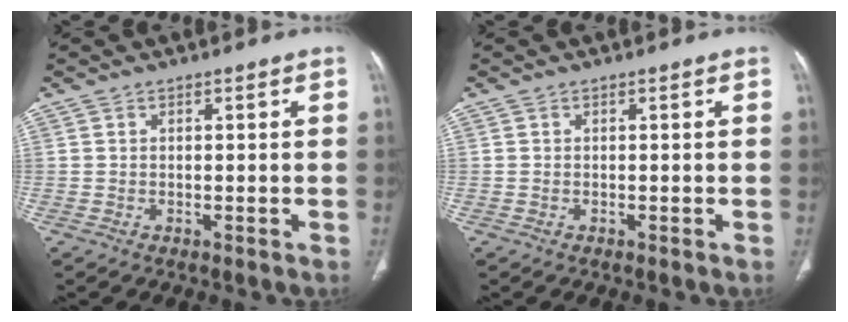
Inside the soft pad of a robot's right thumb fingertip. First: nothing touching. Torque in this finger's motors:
{"motor_torque": [-0.16, -0.01, -0.05, -0.04, -0.01]}